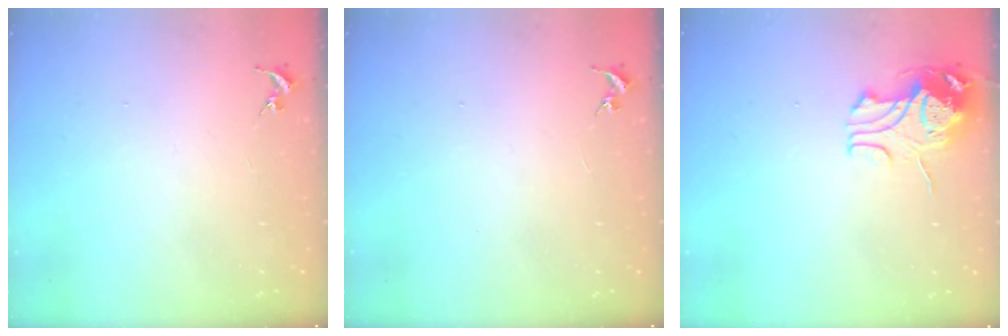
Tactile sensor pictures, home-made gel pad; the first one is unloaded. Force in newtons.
{"total": 0.0}
{"total": 9.4, "press": 9.4, "slide": 1.1}